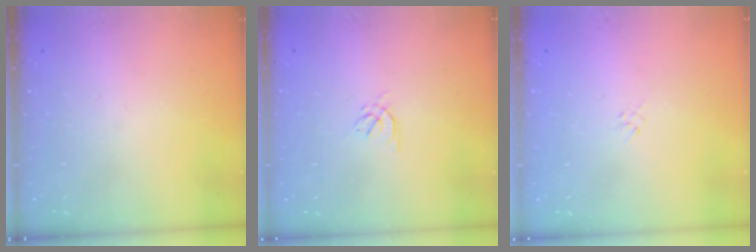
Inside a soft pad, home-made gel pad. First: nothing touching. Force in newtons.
{"total": 2.1, "press": 2.0, "slide": 0.6}
{"total": 1.3, "press": 1.3, "slide": 0.4}